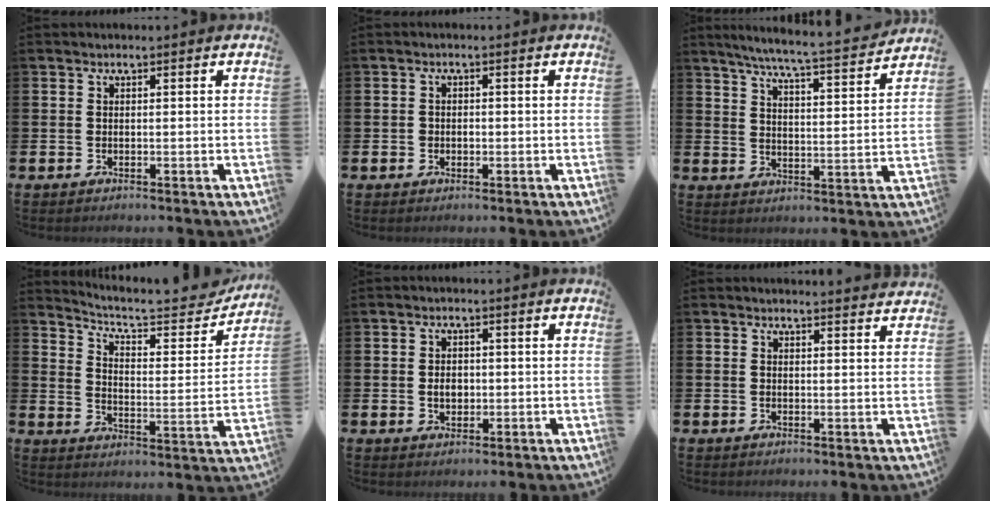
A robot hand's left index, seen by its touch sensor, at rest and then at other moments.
{"total": 1.2, "force": [-0.2, 1.1, 0.4], "torque": [0.002, 0.003, -0.009]}
{"total": 6.6, "force": [6.2, -0.3, 2.4], "torque": [-0.060, -0.048, 0.103]}
{"total": 6.5, "force": [5.9, 1.3, 2.3], "torque": [-0.068, -0.048, 0.095]}
{"total": 2.4, "force": [-0.1, 1.8, 1.6], "torque": [-0.012, 0.000, -0.009]}
{"total": 1.9, "force": [1.9, -0.1, -0.1], "torque": [0.011, -0.016, 0.032]}